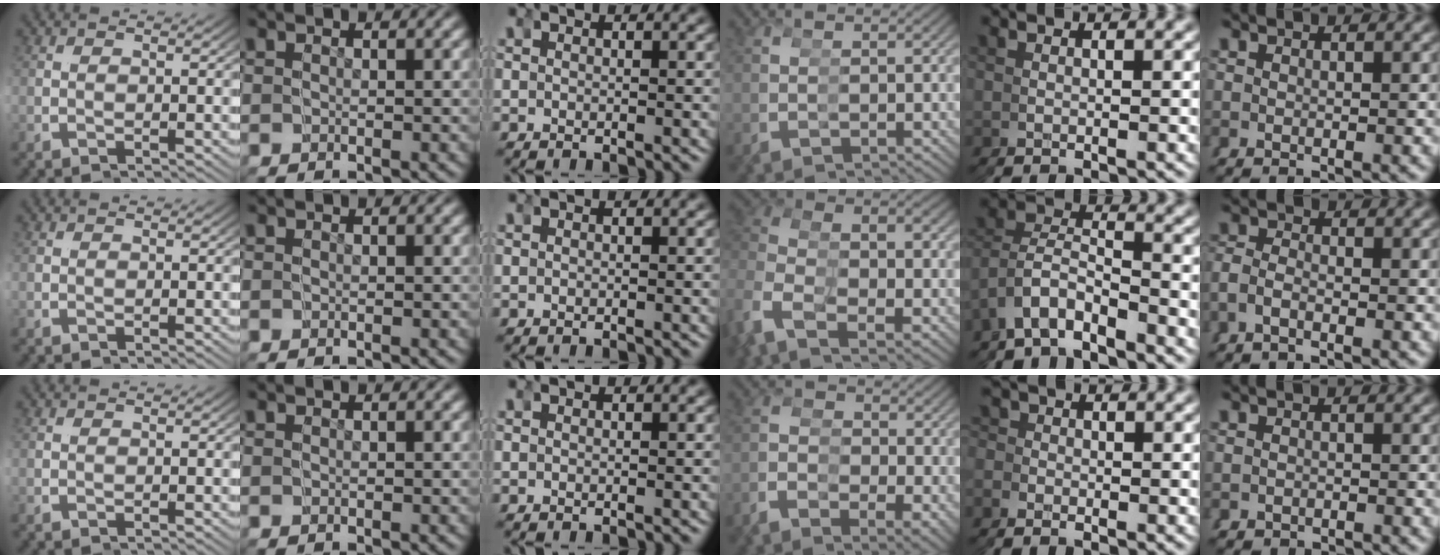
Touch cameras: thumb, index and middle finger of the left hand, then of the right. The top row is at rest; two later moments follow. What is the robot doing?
{"motion": "grasp_and_lifting", "object": "hoodie"}